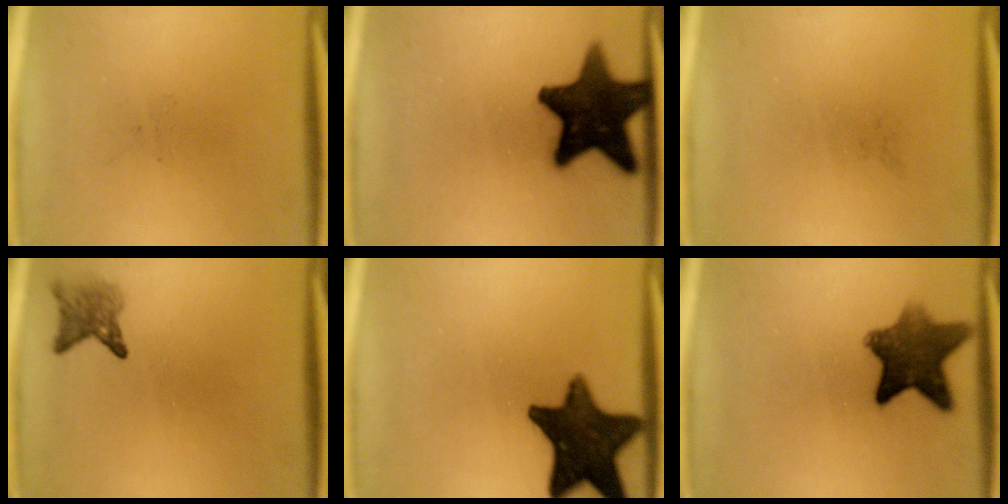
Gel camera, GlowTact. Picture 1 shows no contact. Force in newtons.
{"total": 15.9}
{"total": 0.0}
{"total": 2.7}
{"total": 15.0}
{"total": 9.8}